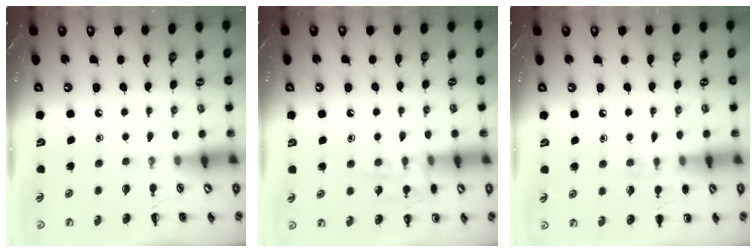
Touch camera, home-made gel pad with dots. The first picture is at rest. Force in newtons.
{"total": 9.2, "press": 9.1, "slide": 1.2}
{"total": 6.7, "press": 6.5, "slide": 1.7}